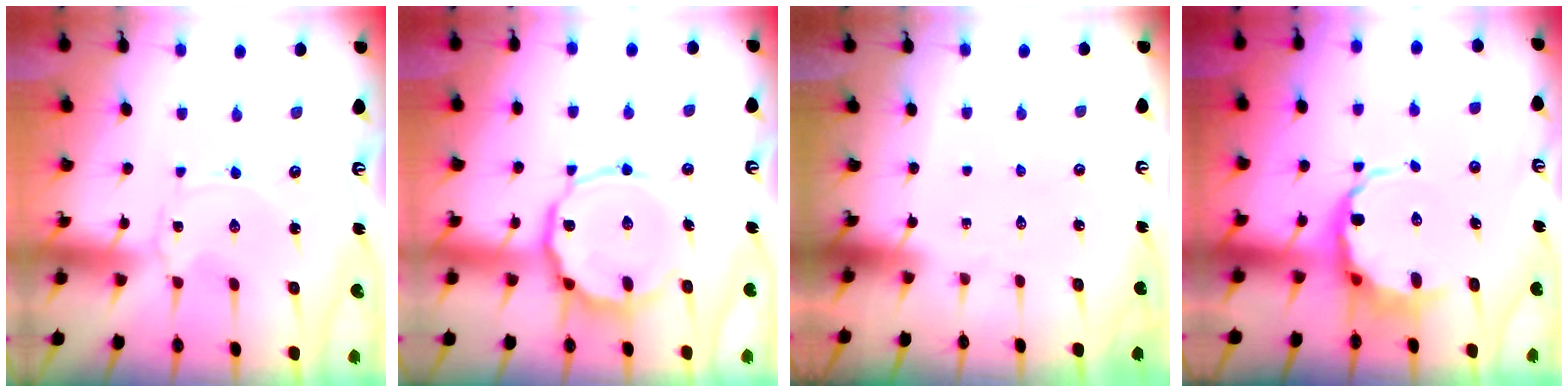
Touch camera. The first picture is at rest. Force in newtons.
{"total": 12.9, "press": 12.8, "slide": 1.2}
{"total": 0.0}
{"total": 6.5, "press": 6.2, "slide": 2.1}